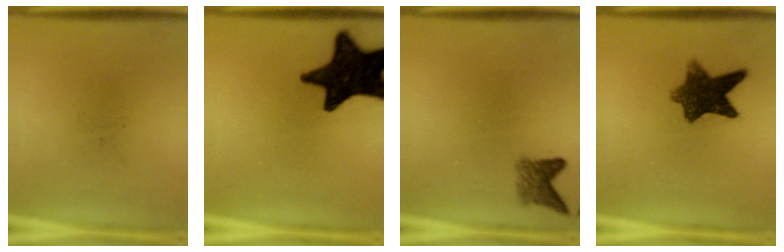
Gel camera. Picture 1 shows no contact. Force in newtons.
{"total": 17.8}
{"total": 2.8}
{"total": 8.9}